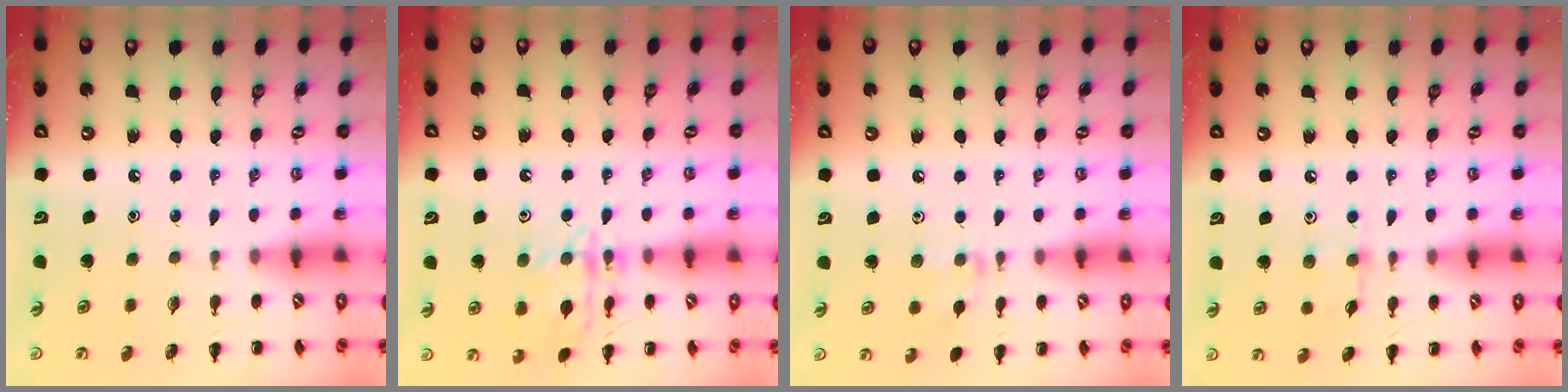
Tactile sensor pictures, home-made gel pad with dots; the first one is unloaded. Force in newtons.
{"total": 13.1, "press": 13.1, "slide": 0.8}
{"total": 7.5, "press": 7.3, "slide": 1.8}
{"total": 4.0, "press": 3.7, "slide": 1.4}